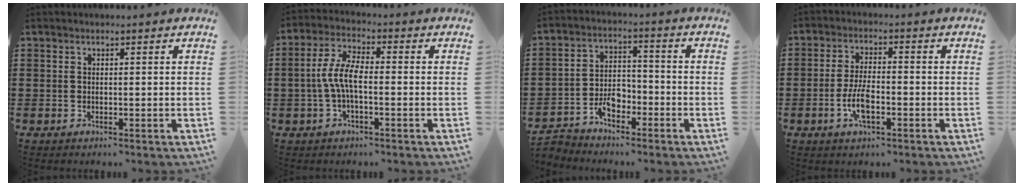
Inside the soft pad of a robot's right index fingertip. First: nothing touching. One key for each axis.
{"total": 5.9, "fx": -1.1, "fy": 2.1, "fz": 5.4, "tx": -0.132, "ty": -0.003, "tz": -0.031}
{"total": 4.6, "fx": -3.3, "fy": 2.7, "fz": 1.9, "tx": -0.043, "ty": 0.013, "tz": -0.066}
{"total": 5.5, "fx": -1.9, "fy": 2.1, "fz": 4.7, "tx": -0.106, "ty": 0.000, "tz": -0.041}